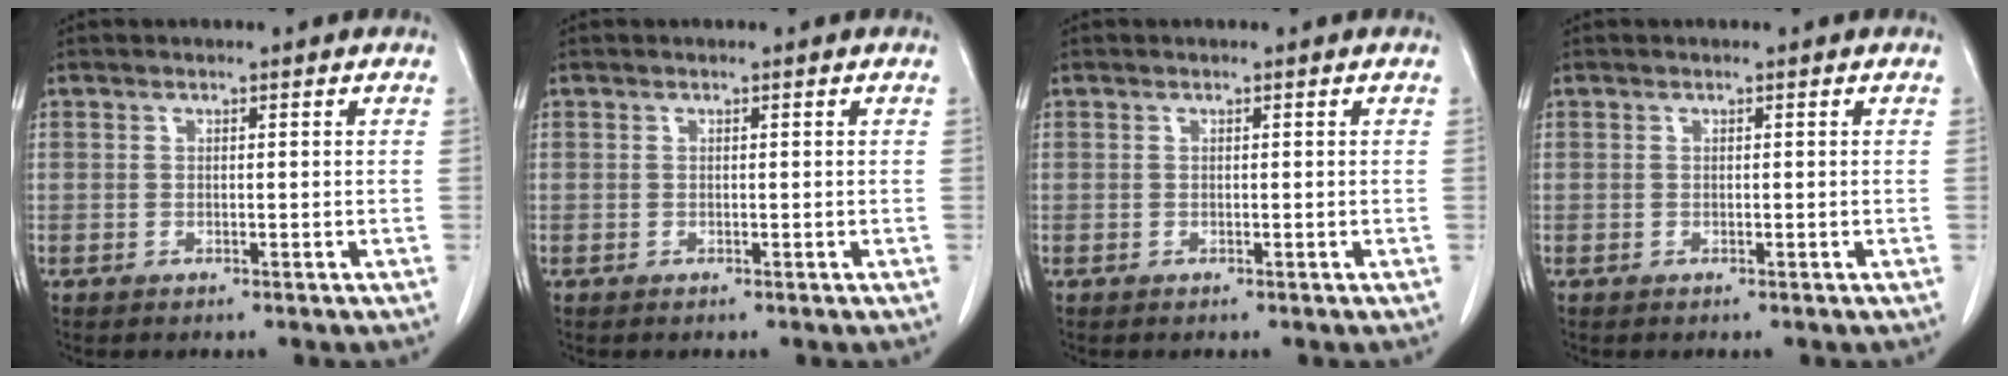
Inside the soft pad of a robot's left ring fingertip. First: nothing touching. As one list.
[{"total": 0.0}, {"total": 0.0}, {"total": 0.0}]